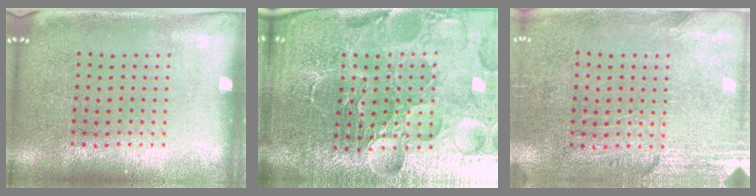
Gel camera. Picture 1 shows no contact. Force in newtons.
{"total": 6.7, "press": 5.9, "slide": 3.2}
{"total": 2.8, "press": 2.5, "slide": 1.4}